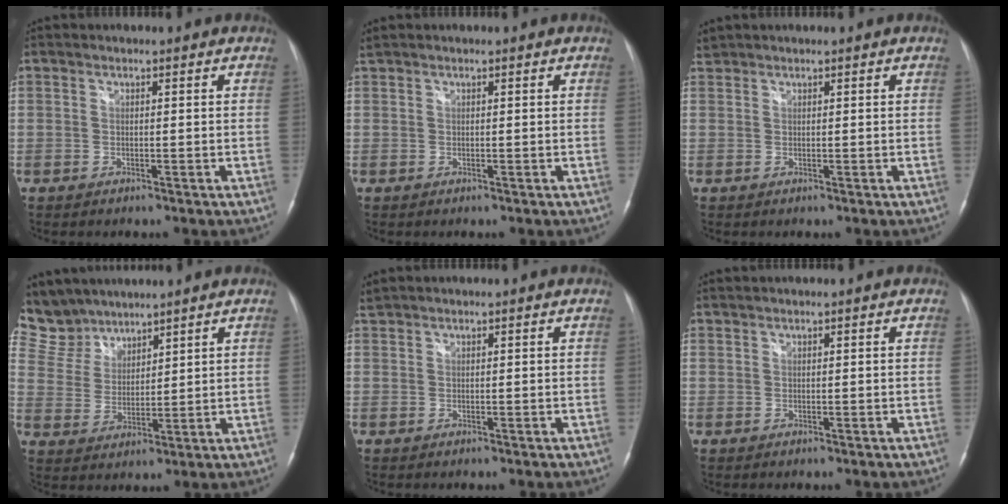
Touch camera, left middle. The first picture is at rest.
{"total": 0.8, "force": [0.7, 0.0, 0.4], "torque": [-0.018, 0.027, 0.021]}
{"total": 1.0, "force": [1.0, 0.1, -0.2], "torque": [-0.007, 0.016, 0.027]}
{"total": 9.0, "force": [8.2, 3.6, 0.2], "torque": [-0.016, 0.013, 0.179]}
{"total": 1.1, "force": [1.0, -0.1, 0.3], "torque": [-0.015, 0.023, 0.028]}
{"total": 0.9, "force": [0.9, -0.1, 0.2], "torque": [-0.008, 0.011, 0.022]}